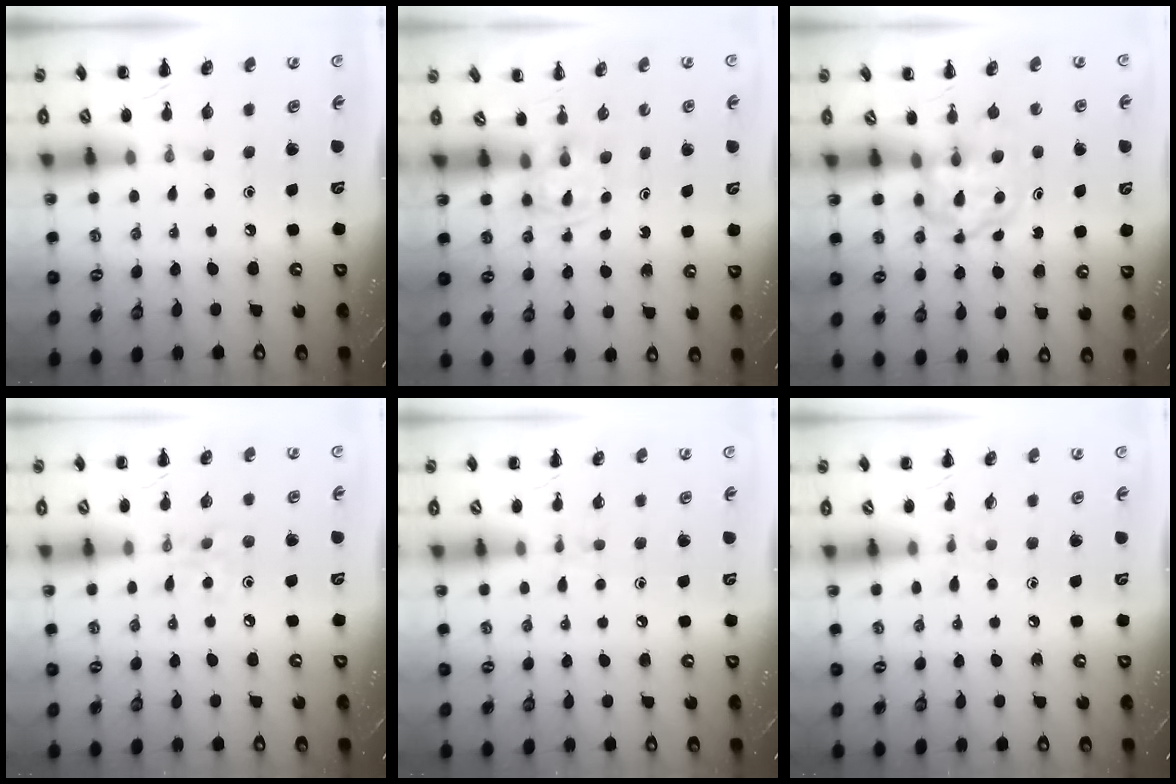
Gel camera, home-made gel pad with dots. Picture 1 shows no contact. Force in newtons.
{"total": 1.5, "press": 1.4, "slide": 0.7}
{"total": 3.9, "press": 3.9, "slide": 0.4}
{"total": 4.0, "press": 3.8, "slide": 1.4}
{"total": 4.4, "press": 4.1, "slide": 1.6}
{"total": 4.4, "press": 4.0, "slide": 1.8}